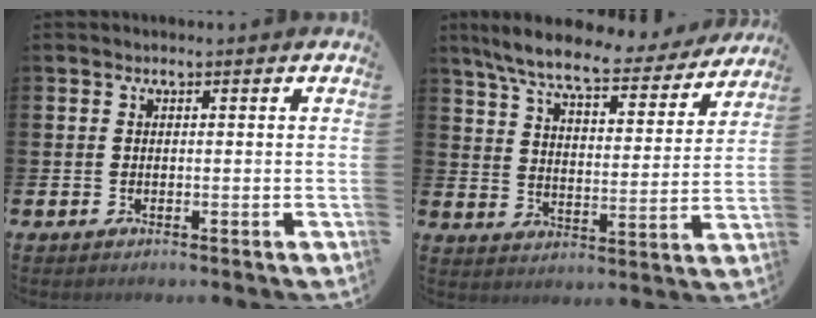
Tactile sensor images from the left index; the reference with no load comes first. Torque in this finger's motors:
{"motor_torque": [0.94, -1.20, 0.09, 0.21]}